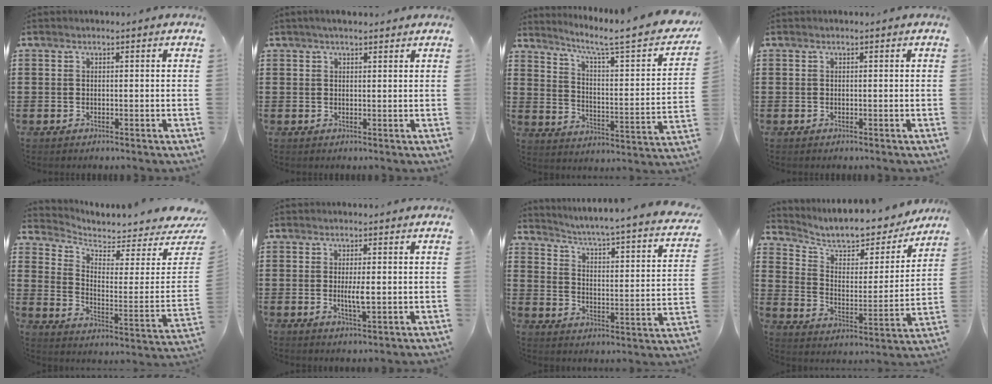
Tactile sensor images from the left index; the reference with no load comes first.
{"total": 1.8, "force": [1.4, 0.4, 0.9], "torque": [-0.020, 0.005, 0.026]}
{"total": 5.7, "force": [3.9, 0.1, 4.2], "torque": [-0.092, -0.037, 0.052]}
{"total": 0.0}
{"total": 4.5, "force": [4.2, 1.2, 1.0], "torque": [-0.049, -0.042, 0.071]}
{"total": 3.1, "force": [0.1, 0.5, 3.1], "torque": [-0.057, -0.004, 0.000]}
{"total": 2.7, "force": [2.1, -0.9, 1.5], "torque": [-0.046, -0.042, 0.019]}
{"total": 8.4, "force": [7.5, 2.3, 3.1], "torque": [-0.080, -0.051, 0.125]}